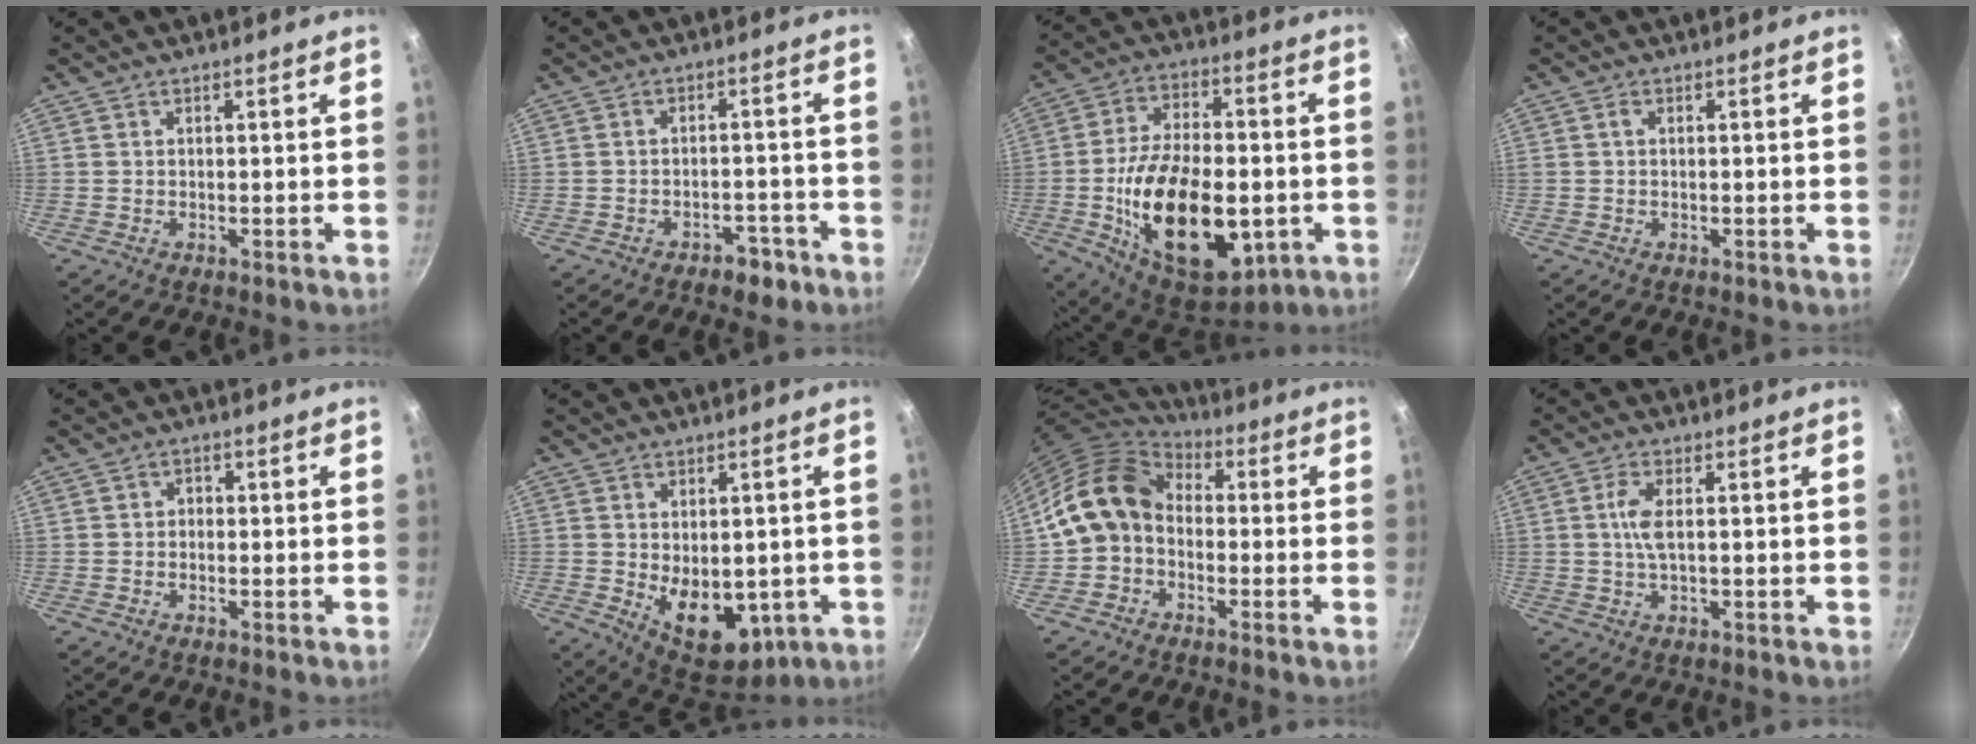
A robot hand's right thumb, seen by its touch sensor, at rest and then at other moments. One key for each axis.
{"total": 4.3, "fx": -2.8, "fy": 2.5, "fz": 2.1, "tx": -0.011, "ty": 0.030, "tz": -0.026}
{"total": 25.6, "fx": -4.8, "fy": 14.4, "fz": 20.7, "tx": -0.330, "ty": 0.012, "tz": -0.064}
{"total": 0.7, "fx": 0.1, "fy": 0.4, "fz": 0.5, "tx": -0.009, "ty": 0.005, "tz": 0.001}
{"total": 1.5, "fx": -0.4, "fy": 1.3, "fz": 0.6, "tx": -0.003, "ty": 0.004, "tz": -0.010}
{"total": 12.6, "fx": -1.9, "fy": 8.0, "fz": 9.5, "tx": -0.102, "ty": -0.019, "tz": -0.004}
{"total": 11.7, "fx": -0.9, "fy": 9.3, "fz": 7.1, "tx": -0.106, "ty": 0.039, "tz": -0.037}
{"total": 4.3, "fx": 0.4, "fy": 1.5, "fz": 4.0, "tx": -0.090, "ty": 0.004, "tz": 0.004}